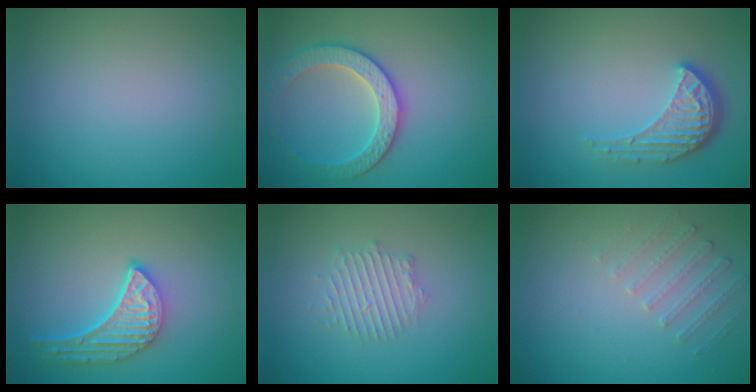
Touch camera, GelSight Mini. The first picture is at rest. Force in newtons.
{"total": 3.6, "press": 3.6, "slide": 0.4}
{"total": 4.0, "press": 3.1, "slide": 2.6}
{"total": 4.8, "press": 3.7, "slide": 3.0}
{"total": 2.4, "press": 2.4, "slide": 0.3}
{"total": 1.5, "press": 1.0, "slide": 1.1}